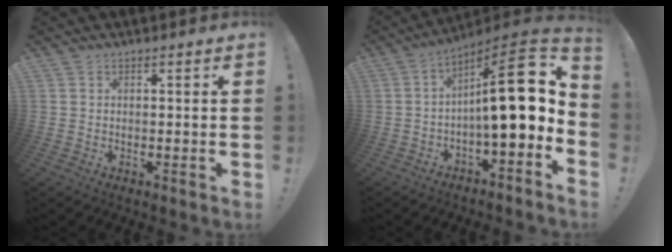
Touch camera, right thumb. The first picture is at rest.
{"total": 17.9, "force": [1.2, 5.0, 17.1], "torque": [-0.253, -0.007, 0.016]}